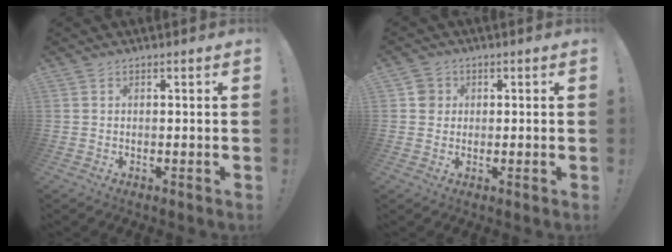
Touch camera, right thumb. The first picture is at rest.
{"total": 3.5, "force": [0.4, 3.4, 1.0], "torque": [-0.013, 0.008, 0.008]}